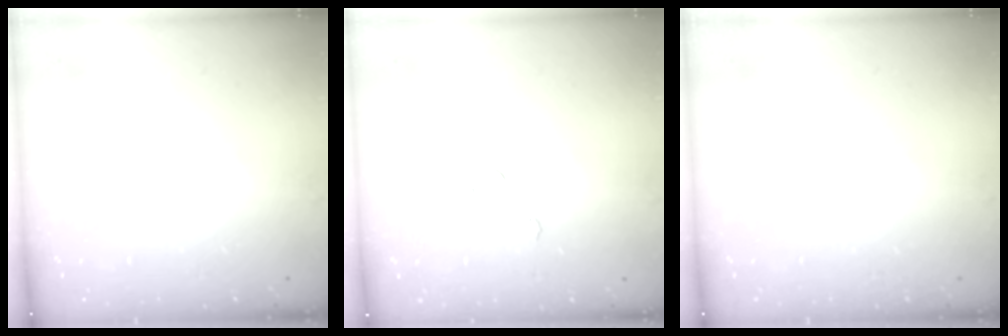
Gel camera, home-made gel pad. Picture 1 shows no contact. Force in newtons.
{"total": 5.3, "press": 5.3, "slide": 0.6}
{"total": 0.0}